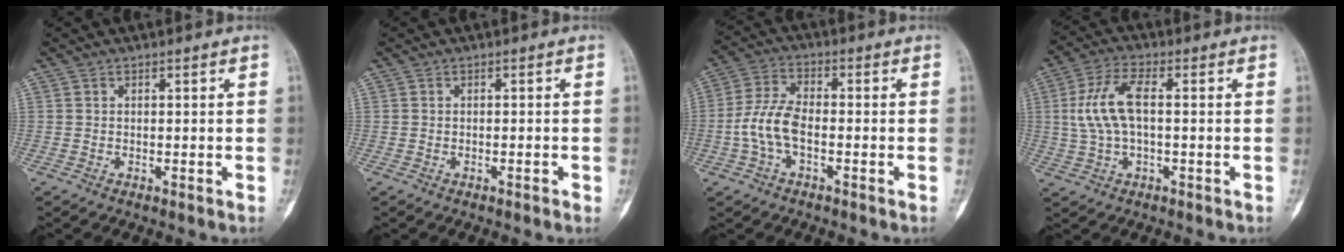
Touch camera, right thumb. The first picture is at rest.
{"total": 0.9, "force": [-0.5, 0.4, 0.6], "torque": [-0.008, 0.004, -0.009]}
{"total": 8.3, "force": [-2.1, 4.6, 6.6], "torque": [-0.141, 0.025, -0.047]}
{"total": 9.5, "force": [0.6, 4.6, 8.3], "torque": [-0.179, 0.022, 0.009]}